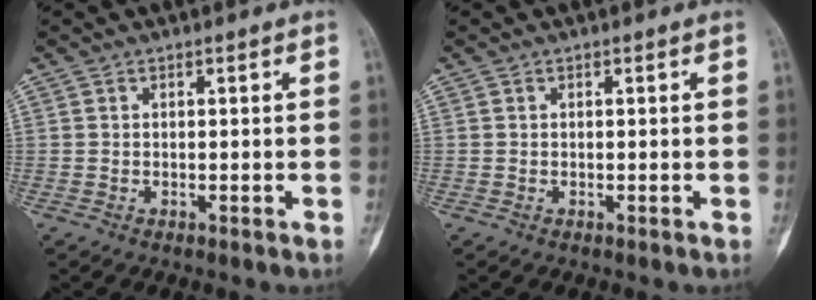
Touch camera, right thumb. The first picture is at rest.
{"total": 0.0}